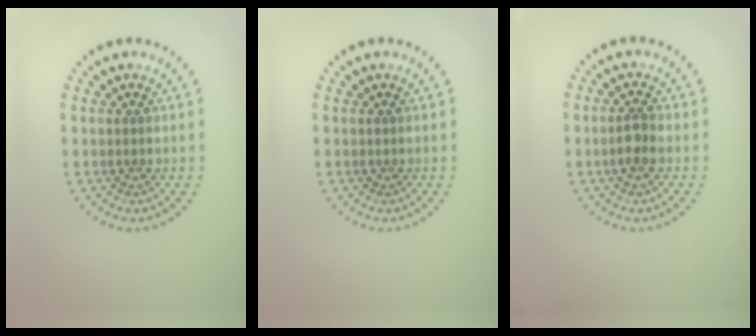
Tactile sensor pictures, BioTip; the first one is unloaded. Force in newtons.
{"total": 0.0}
{"total": 1.8, "press": 1.8, "slide": 0.5}